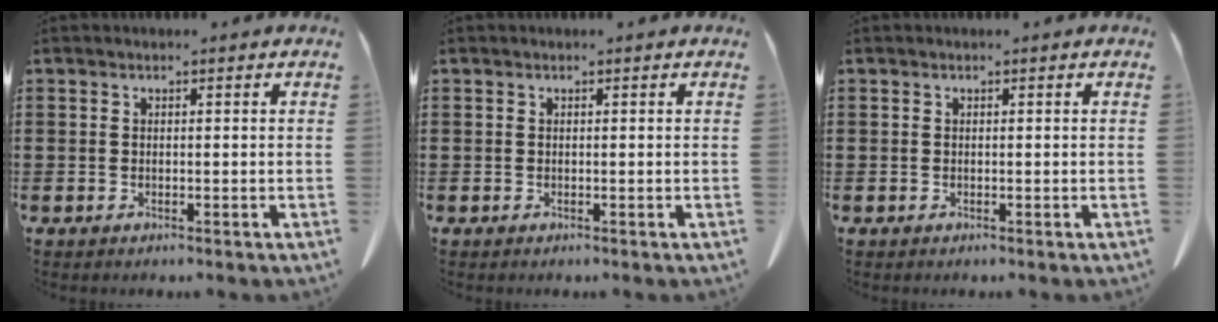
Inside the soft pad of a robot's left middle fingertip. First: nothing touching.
{"total": 0.0}
{"total": 0.0}